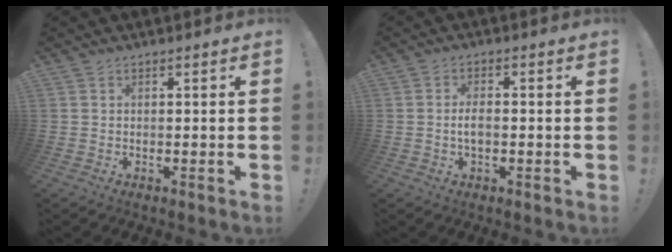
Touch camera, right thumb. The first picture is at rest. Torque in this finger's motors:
{"motor_torque": [-0.03, 0.07, 0.08, 0.13, 0.01]}